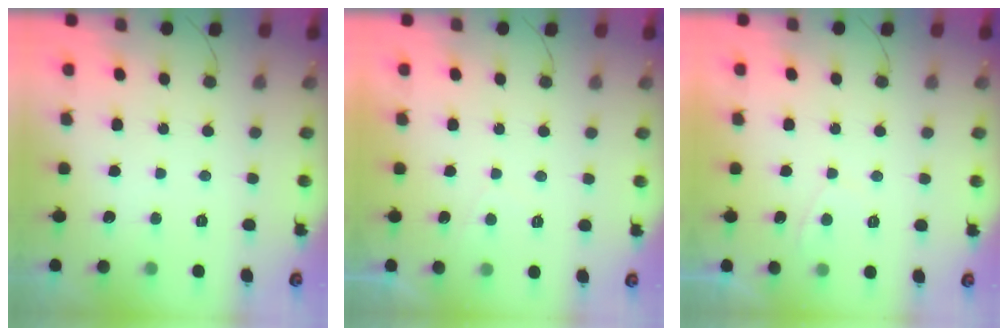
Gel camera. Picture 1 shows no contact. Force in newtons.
{"total": 0.9, "press": 0.7, "slide": 0.5}
{"total": 0.5, "press": 0.2, "slide": 0.5}